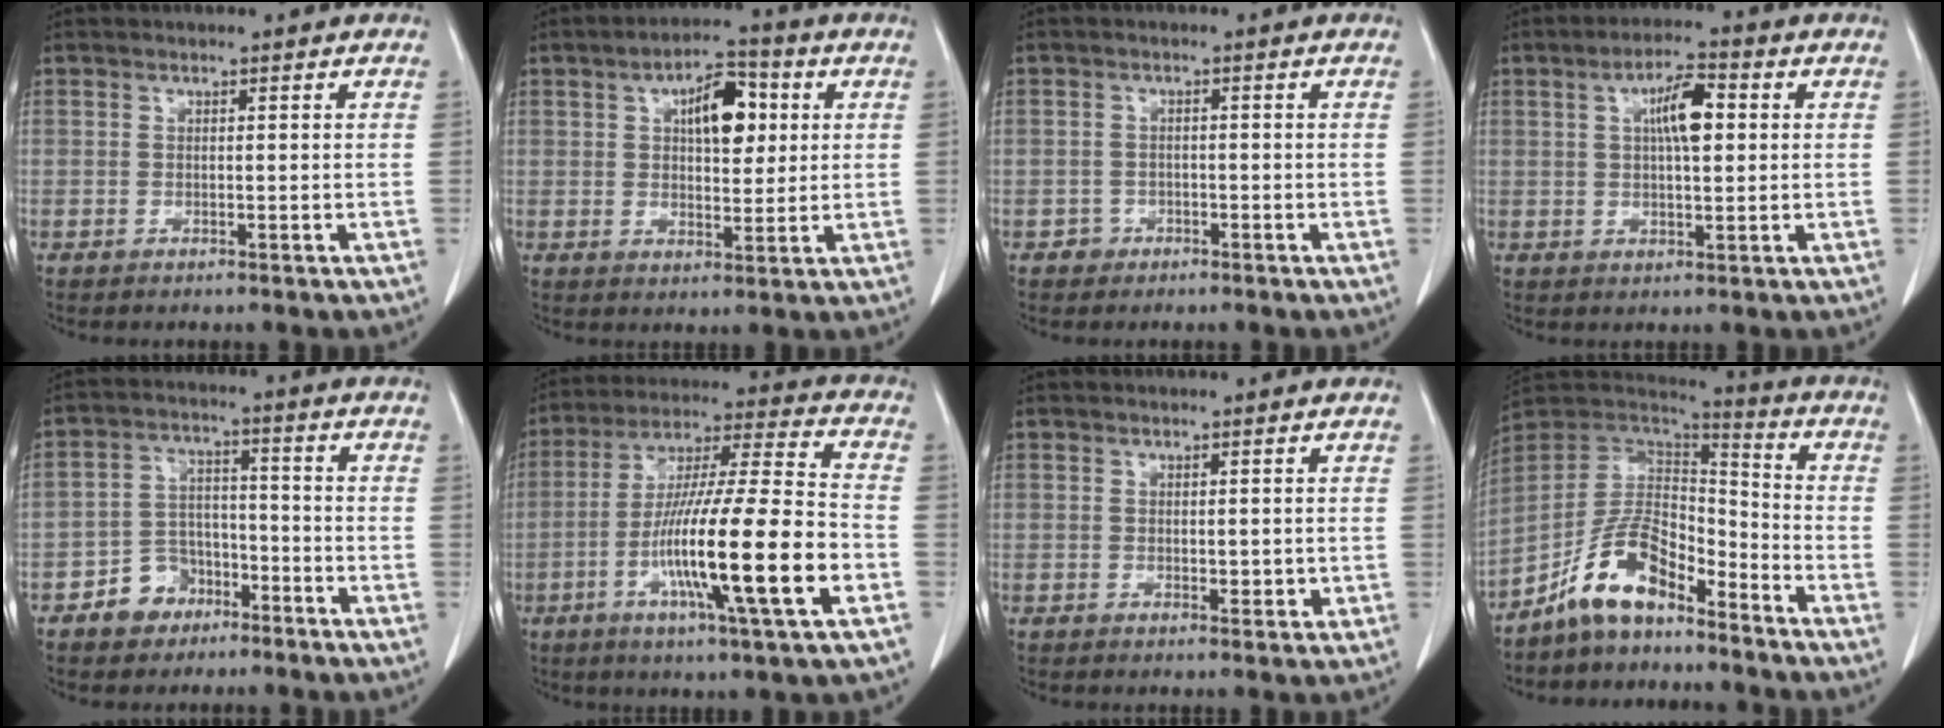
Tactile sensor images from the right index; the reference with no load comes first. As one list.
[{"total": 8.6, "force": [2.5, 3.8, 7.3], "torque": [-0.110, 0.017, 0.038]}, {"total": 1.7, "force": [-1.0, 1.4, -0.1], "torque": [0.006, 0.009, -0.020]}, {"total": 6.5, "force": [1.5, 1.7, 6.1], "torque": [-0.107, 0.011, 0.026]}, {"total": 6.4, "force": [-3.9, 4.8, 1.7], "torque": [-0.031, 0.019, -0.063]}, {"total": 20.6, "force": [-6.2, 0.8, 19.6], "torque": [-0.341, -0.016, -0.107]}, {"total": 2.0, "force": [0.0, 1.0, 1.7], "torque": [-0.022, -0.005, 0.005]}, {"total": 11.3, "force": [-8.0, 4.5, 6.6], "torque": [-0.132, 0.029, -0.154]}]